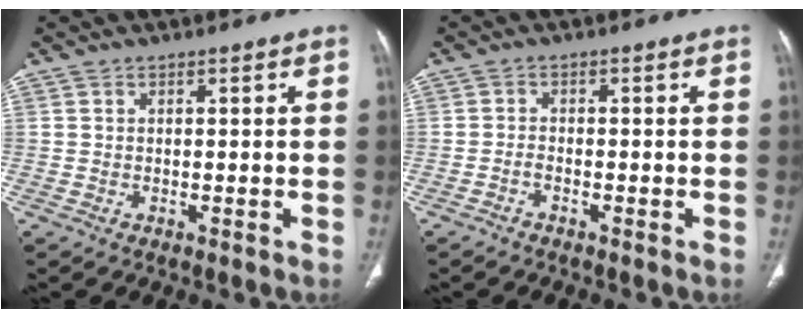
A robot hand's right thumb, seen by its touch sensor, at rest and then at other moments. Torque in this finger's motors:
{"motor_torque": [-0.58, -0.16, -0.49, 0.27, -0.06]}